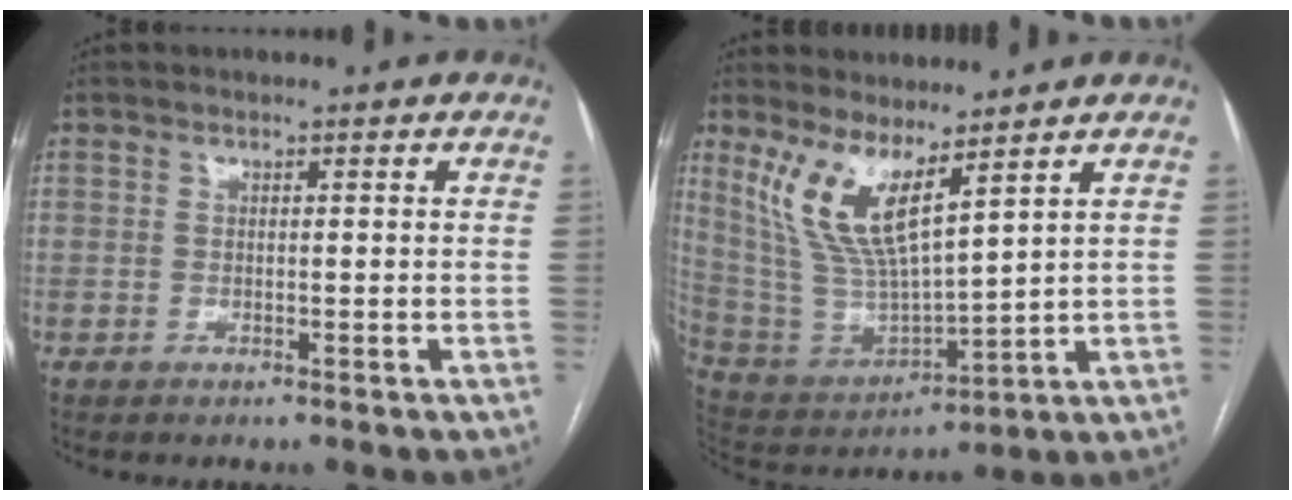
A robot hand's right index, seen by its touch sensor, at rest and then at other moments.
{"total": 11.5, "force": [6.7, 2.4, 9.1], "torque": [-0.205, -0.010, 0.151]}